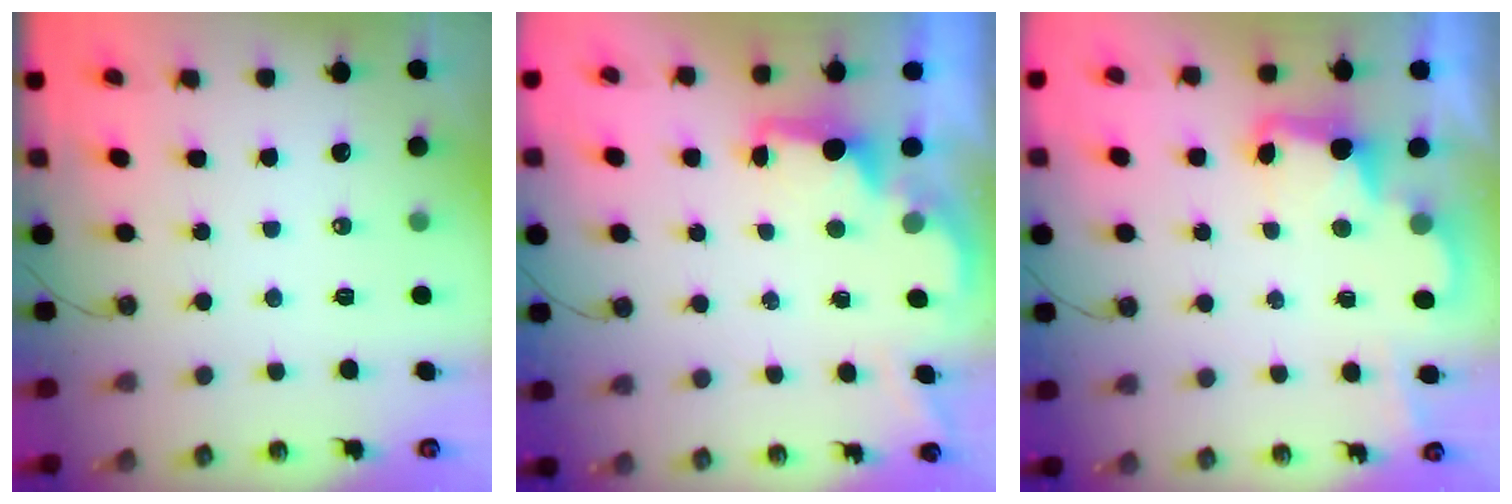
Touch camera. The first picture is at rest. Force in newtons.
{"total": 1.8, "press": 1.7, "slide": 0.6}
{"total": 3.3, "press": 3.3, "slide": 0.6}